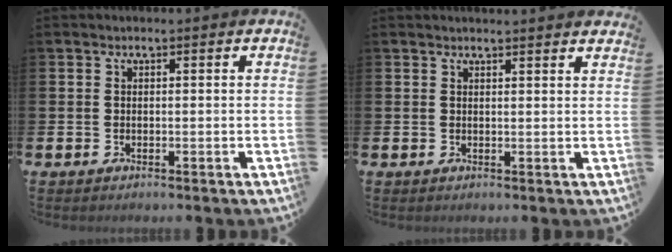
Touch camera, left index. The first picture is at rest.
{"total": 1.4, "force": [1.4, -0.2, -0.1], "torque": [0.012, -0.013, 0.023]}